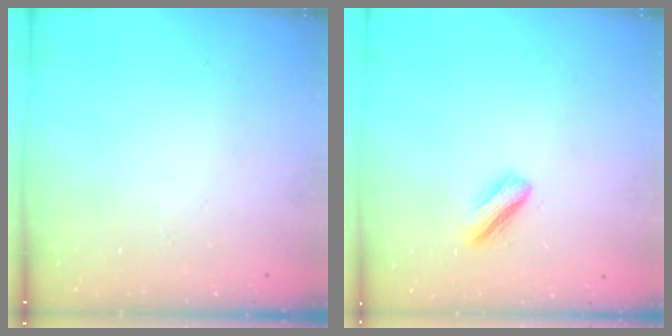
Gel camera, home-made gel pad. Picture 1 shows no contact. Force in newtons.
{"total": 3.7, "press": 3.7, "slide": 0.2}